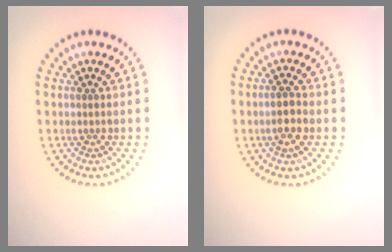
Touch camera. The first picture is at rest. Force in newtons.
{"total": 1.7, "press": 1.6, "slide": 0.5}